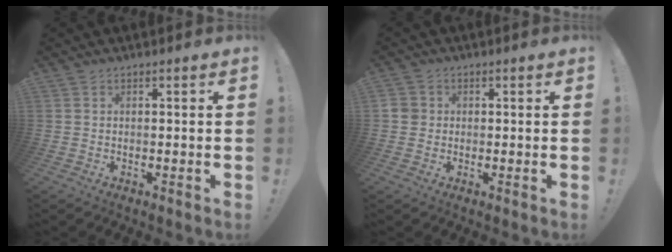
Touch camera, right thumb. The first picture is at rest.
{"total": 3.1, "force": [0.1, 3.0, 0.8], "torque": [-0.010, 0.007, 0.004]}